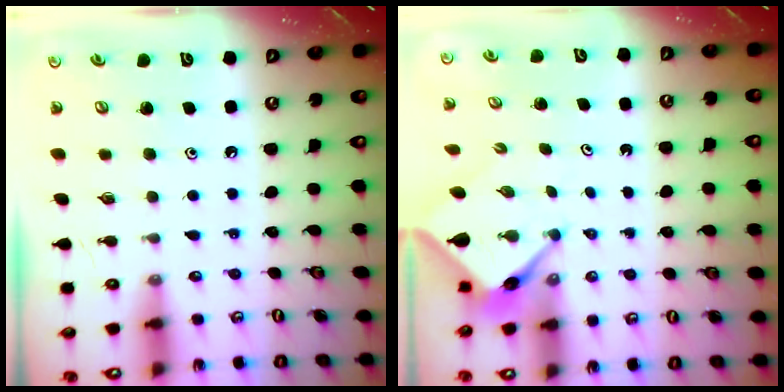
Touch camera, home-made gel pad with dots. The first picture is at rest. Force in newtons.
{"total": 3.4, "press": 3.4, "slide": 0.2}